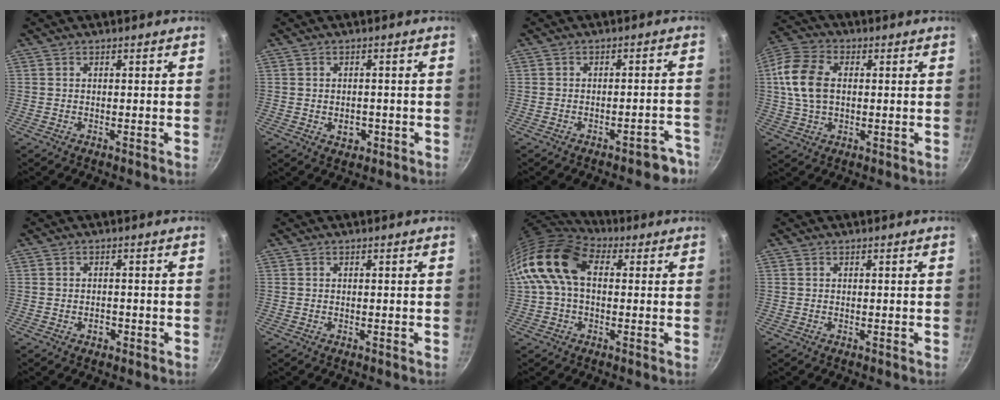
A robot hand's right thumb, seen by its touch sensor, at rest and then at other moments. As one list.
[{"total": 3.1, "force": [-0.9, 2.4, 1.8], "torque": [-0.016, 0.007, -0.006]}, {"total": 5.6, "force": [-4.1, 2.5, 2.7], "torque": [0.008, 0.051, -0.033]}, {"total": 11.3, "force": [1.2, 7.5, 8.4], "torque": [-0.158, 0.016, 0.015]}, {"total": 1.9, "force": [-0.8, 1.4, 1.0], "torque": [-0.008, 0.009, -0.010]}, {"total": 0.0}, {"total": 14.7, "force": [2.2, 9.6, 10.9], "torque": [-0.198, 0.025, 0.022]}, {"total": 0.0}]